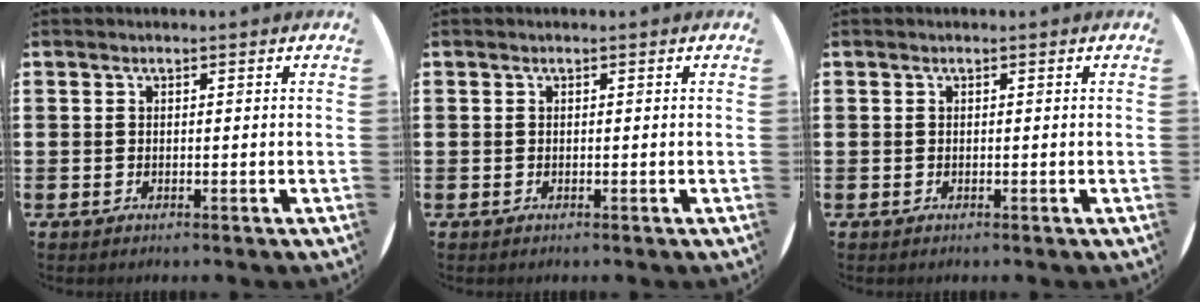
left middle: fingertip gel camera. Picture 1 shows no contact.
{"total": 0.0}
{"total": 0.0}